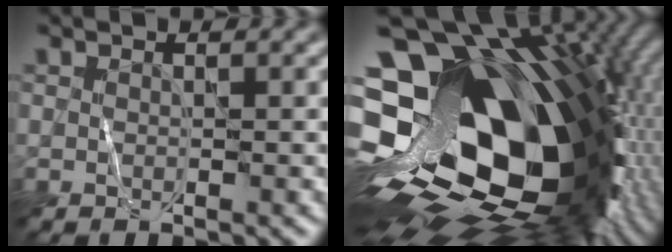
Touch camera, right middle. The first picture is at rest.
{"total": 20.5, "force": [-0.8, 13.8, 15.2], "torque": [-0.263, -0.014, -0.006]}